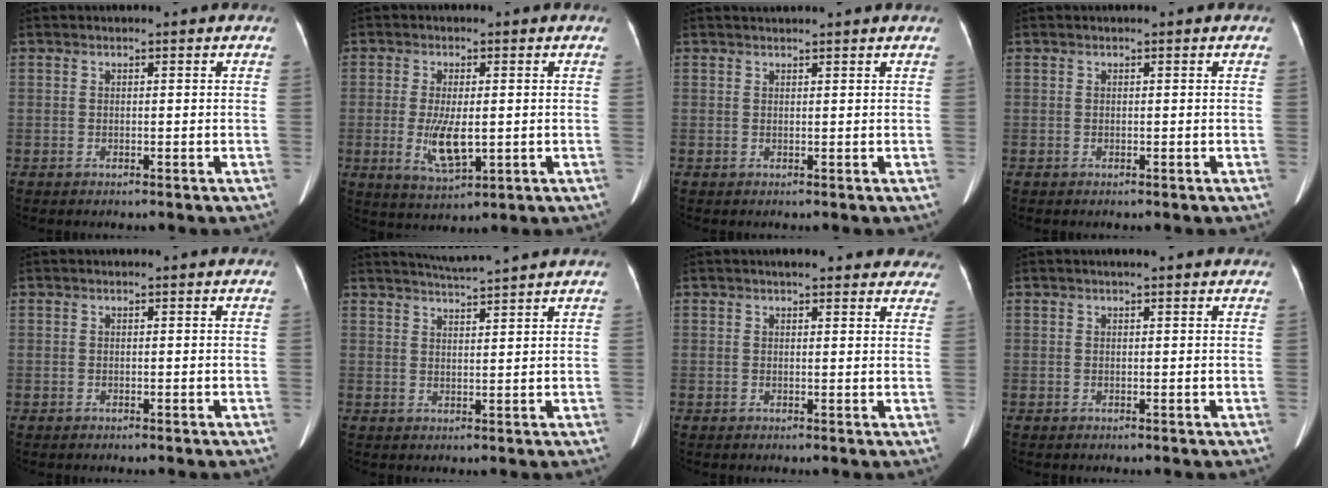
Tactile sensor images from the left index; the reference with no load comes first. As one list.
[{"total": 6.5, "force": [-0.8, 2.2, 6.1], "torque": [-0.123, -0.015, -0.007]}, {"total": 2.7, "force": [2.6, -0.3, 0.7], "torque": [-0.010, 0.022, 0.037]}, {"total": 0.0}, {"total": 0.0}, {"total": 5.4, "force": [5.1, -1.4, 1.4], "torque": [-0.027, 0.008, 0.079]}, {"total": 10.9, "force": [9.6, 2.9, 4.3], "torque": [-0.021, 0.011, 0.097]}, {"total": 2.7, "force": [2.2, 0.3, 1.4], "torque": [-0.017, 0.020, 0.024]}]